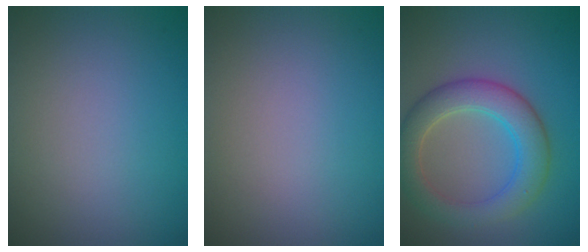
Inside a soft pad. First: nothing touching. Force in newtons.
{"total": 0.0}
{"total": 5.2, "press": 5.2, "slide": 0.3}